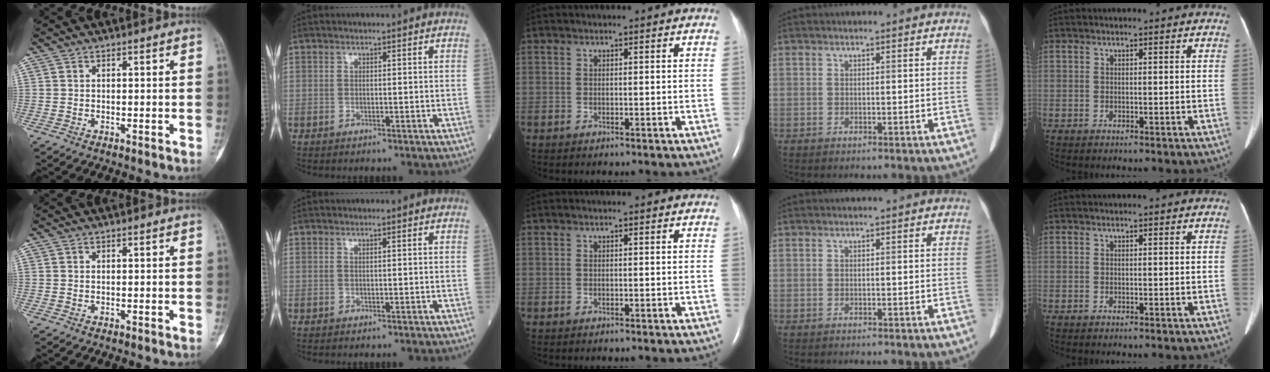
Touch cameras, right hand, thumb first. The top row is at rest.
{}